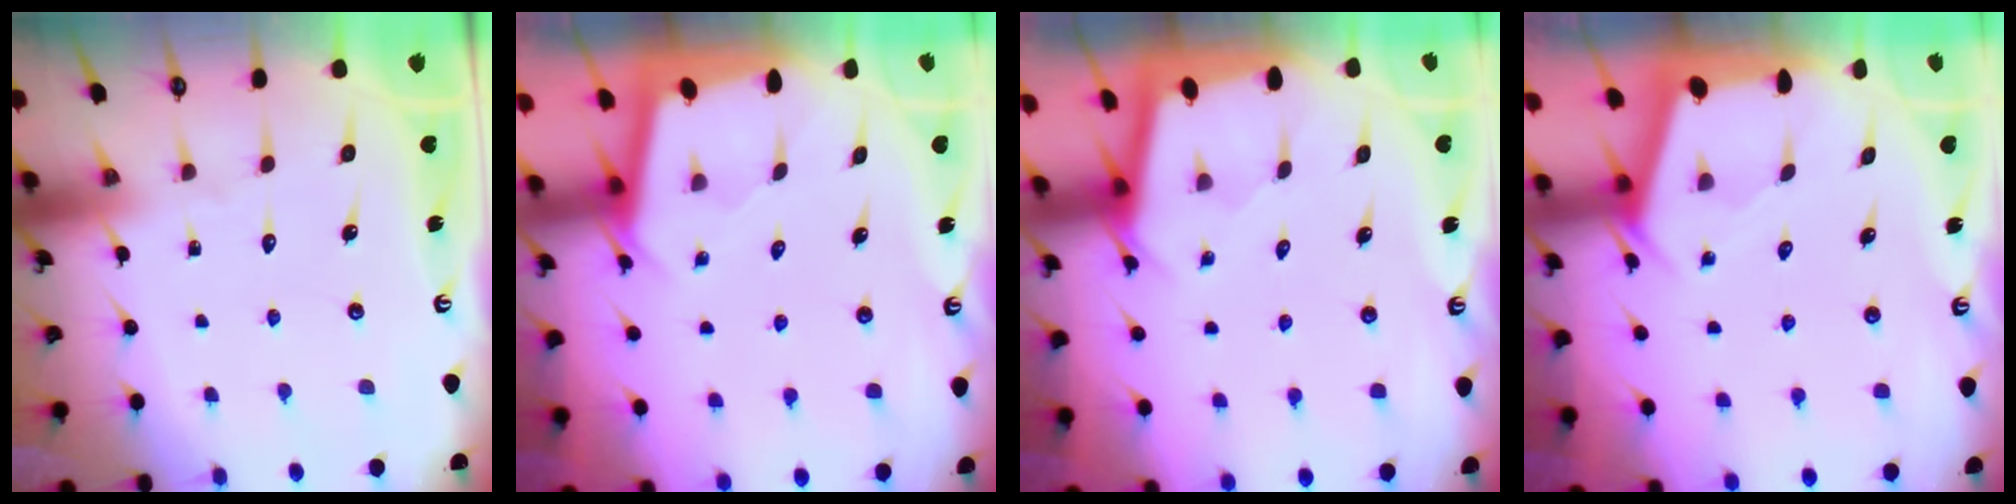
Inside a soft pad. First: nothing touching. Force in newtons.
{"total": 1.7, "press": 1.7, "slide": 0.1}
{"total": 1.9, "press": 1.9, "slide": 0.1}
{"total": 2.5, "press": 2.5, "slide": 0.3}